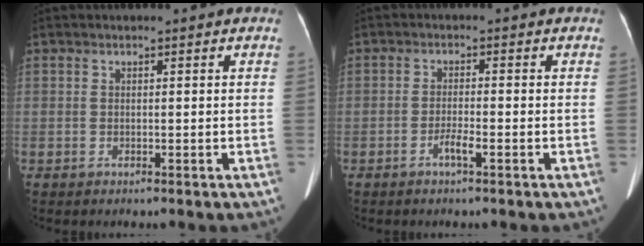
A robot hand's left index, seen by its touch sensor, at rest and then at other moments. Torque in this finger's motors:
{"motor_torque": [0.05, 0.04, 0.00, 0.01]}